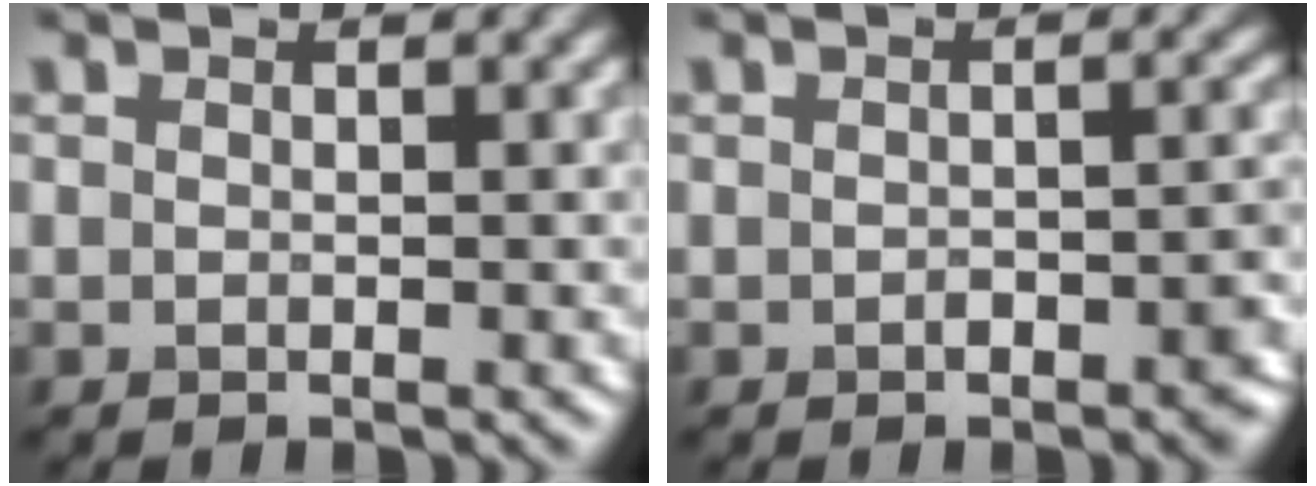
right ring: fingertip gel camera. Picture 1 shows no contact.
{"total": 2.4, "force": [-1.1, 1.2, 1.8], "torque": [-0.020, 0.005, -0.013]}